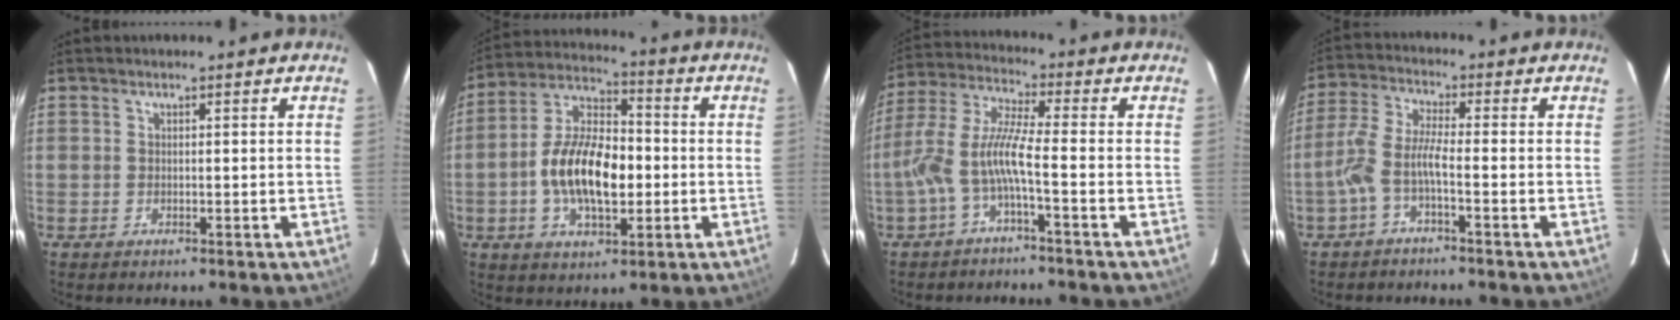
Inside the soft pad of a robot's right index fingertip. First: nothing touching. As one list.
[{"total": 15.0, "force": [-2.3, 7.3, 12.9], "torque": [-0.247, 0.014, -0.044]}, {"total": 8.5, "force": [-3.3, 0.4, 7.8], "torque": [-0.182, 0.009, -0.065]}, {"total": 5.5, "force": [-2.5, 0.7, 4.9], "torque": [-0.119, 0.010, -0.050]}]